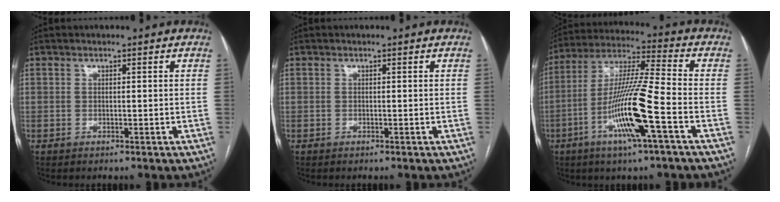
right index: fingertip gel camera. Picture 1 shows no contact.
{"total": 0.0}
{"total": 14.7, "force": [-5.5, -0.1, 13.6], "torque": [-0.270, -0.004, -0.106]}